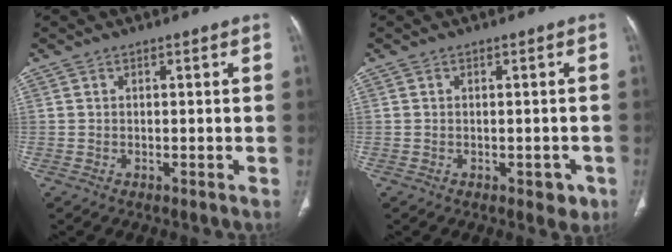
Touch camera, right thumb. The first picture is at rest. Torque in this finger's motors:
{"motor_torque": [0.55, 0.10, -0.33, -0.02, -0.01]}